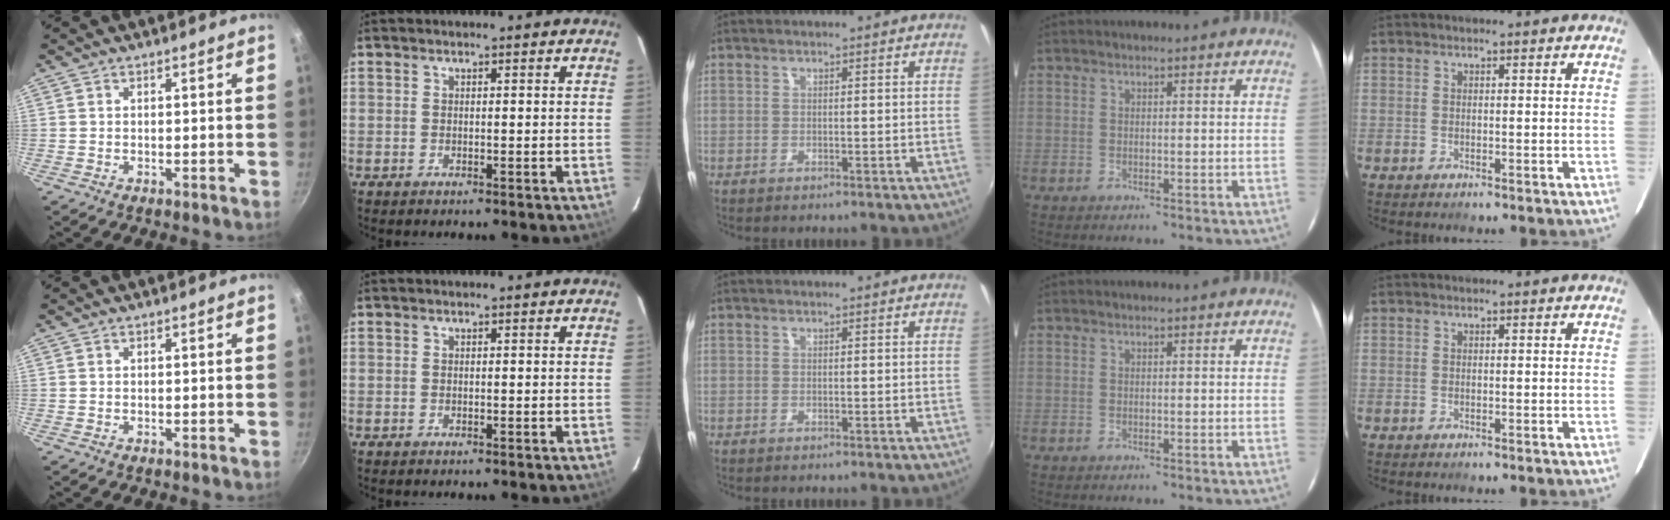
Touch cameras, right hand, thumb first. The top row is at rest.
{}